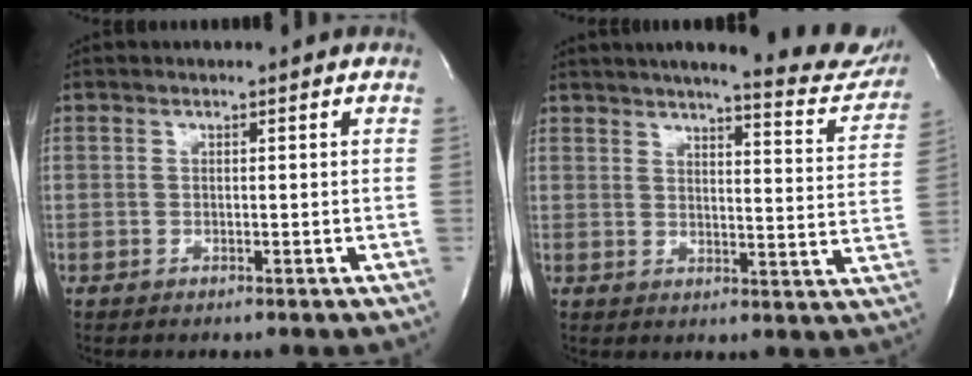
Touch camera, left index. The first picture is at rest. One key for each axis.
{"total": 18.9, "fx": 16.8, "fy": 2.3, "fz": 8.4, "tx": -0.104, "ty": -0.046, "tz": 0.191}